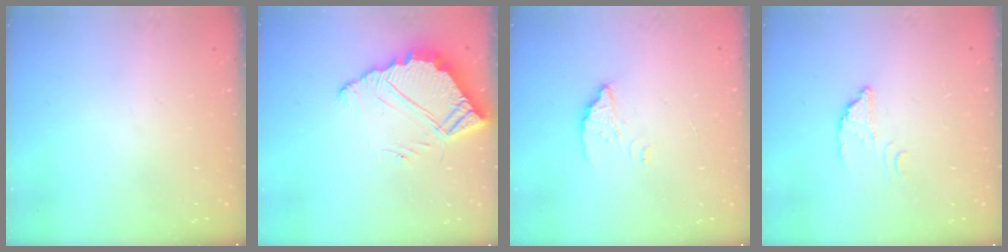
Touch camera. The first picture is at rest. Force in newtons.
{"total": 7.2, "press": 7.2, "slide": 0.5}
{"total": 2.6, "press": 2.6, "slide": 0.2}
{"total": 2.4, "press": 2.4, "slide": 0.1}